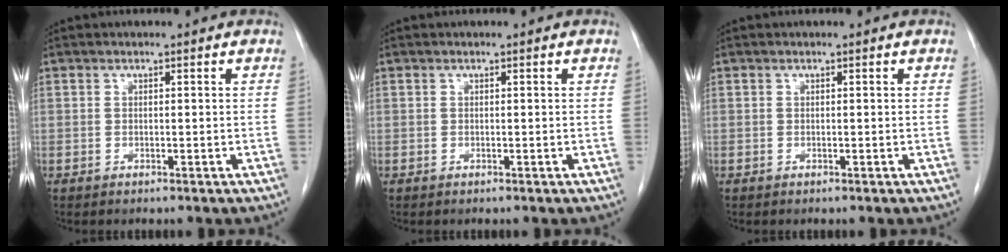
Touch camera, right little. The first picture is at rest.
{"total": 0.0}
{"total": 0.0}